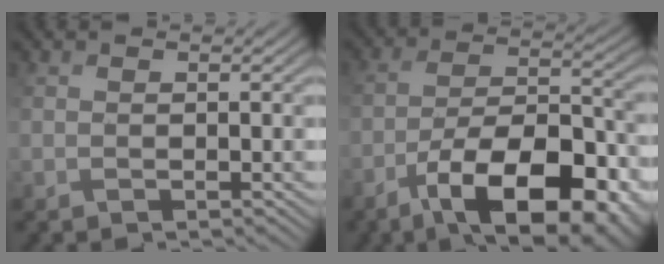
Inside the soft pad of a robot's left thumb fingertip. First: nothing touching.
{"total": 15.9, "force": [-9.4, 6.3, 11.2], "torque": [-0.163, -0.014, -0.143]}